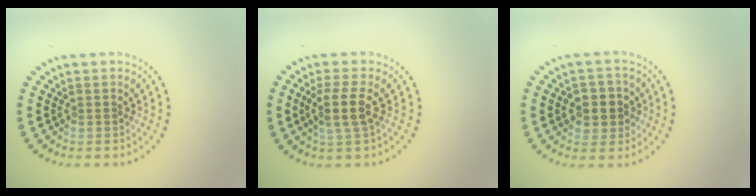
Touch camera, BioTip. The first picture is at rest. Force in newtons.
{"total": 2.8, "press": 2.4, "slide": 1.5}
{"total": 3.1, "press": 3.0, "slide": 0.8}